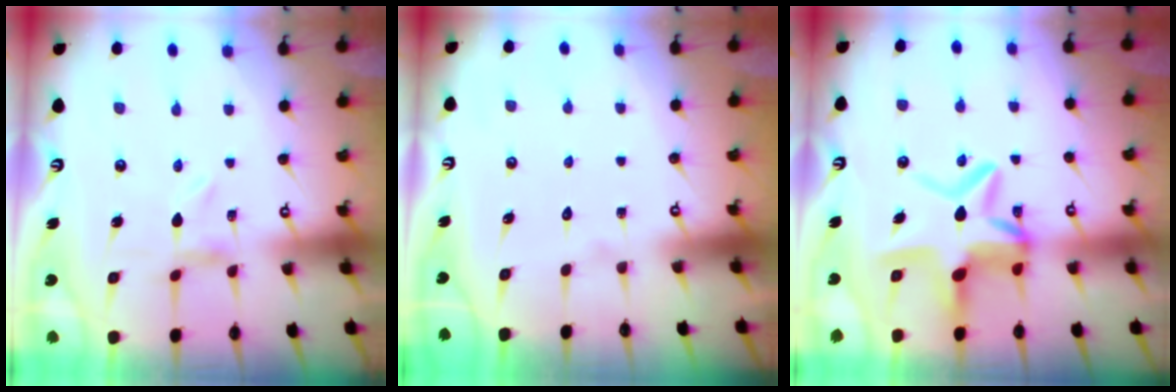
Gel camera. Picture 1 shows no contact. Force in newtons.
{"total": 1.7, "press": 1.7, "slide": 0.1}
{"total": 13.2, "press": 13.1, "slide": 2.1}